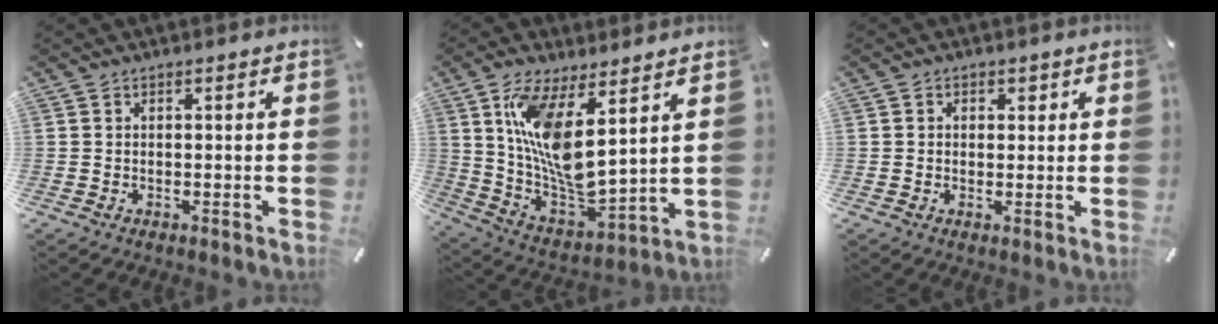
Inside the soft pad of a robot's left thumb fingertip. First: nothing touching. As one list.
[{"total": 14.5, "force": [7.2, 5.4, 11.4], "torque": [-0.238, -0.062, 0.128]}, {"total": 1.7, "force": [0.3, 1.6, 0.7], "torque": [0.000, 0.001, -0.003]}]